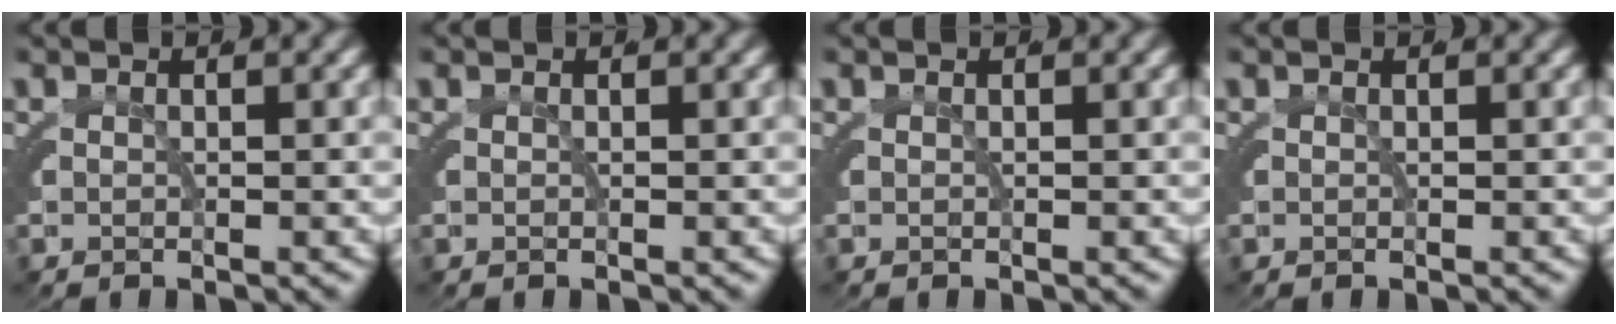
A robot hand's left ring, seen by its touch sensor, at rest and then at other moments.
{"total": 0.0}
{"total": 0.0}
{"total": 0.0}